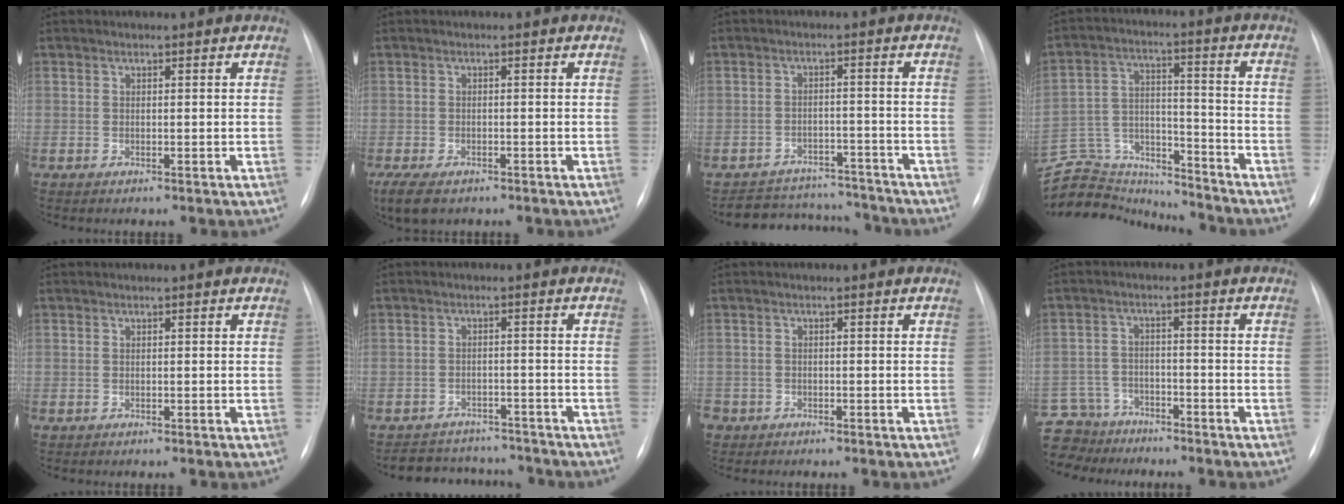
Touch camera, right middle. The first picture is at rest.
{"total": 7.3, "force": [-5.0, 3.6, 4.0], "torque": [-0.083, -0.014, -0.077]}
{"total": 10.9, "force": [-10.3, 3.4, 1.0], "torque": [-0.008, 0.018, -0.139]}
{"total": 19.5, "force": [-18.6, 4.6, 3.5], "torque": [-0.088, 0.040, -0.289]}
{"total": 0.0}
{"total": 9.0, "force": [-8.3, 3.3, 1.1], "torque": [-0.013, 0.014, -0.109]}
{"total": 3.5, "force": [-2.3, 2.5, 0.4], "torque": [-0.009, 0.004, -0.044]}
{"total": 9.5, "force": [-8.4, 4.4, 0.5], "torque": [-0.023, 0.012, -0.145]}